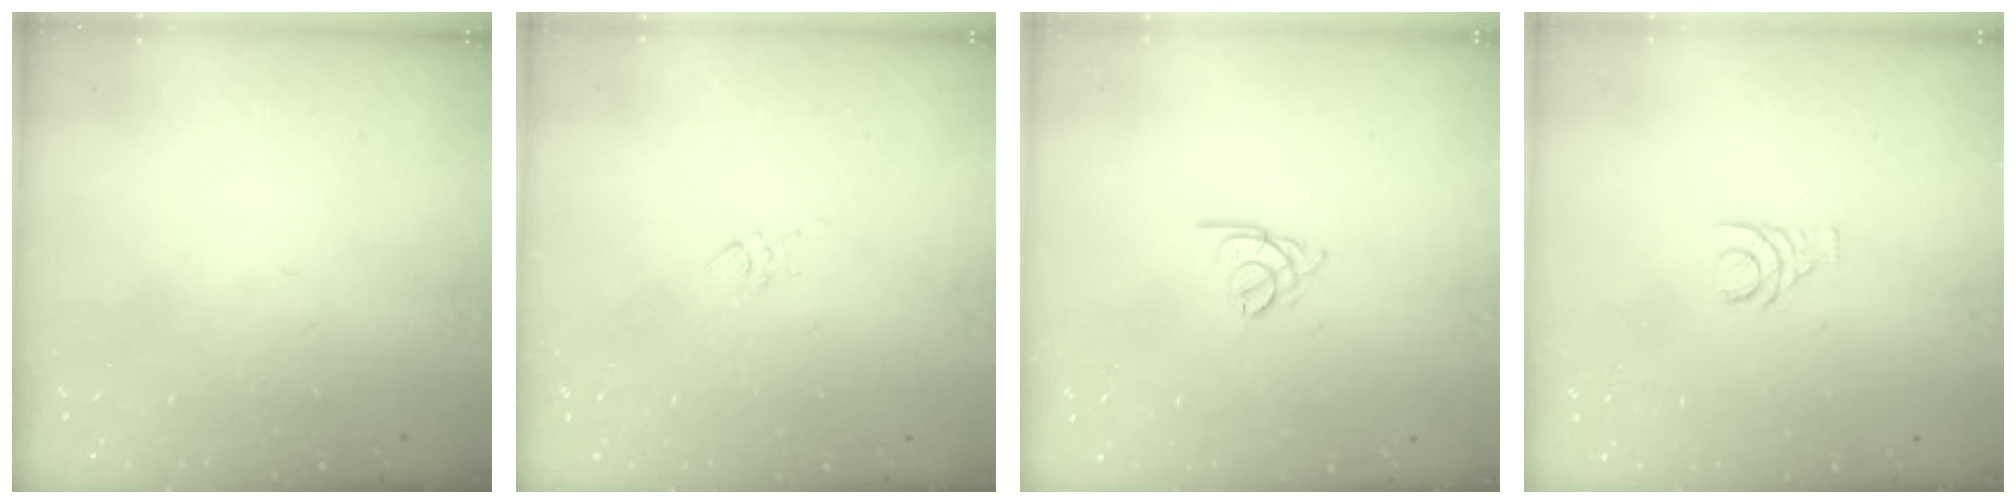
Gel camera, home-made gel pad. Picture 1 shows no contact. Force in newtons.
{"total": 2.7, "press": 2.7, "slide": 0.5}
{"total": 2.2, "press": 2.2, "slide": 0.5}
{"total": 3.6, "press": 3.6, "slide": 0.4}